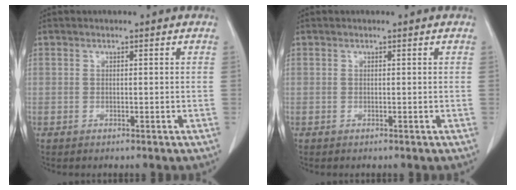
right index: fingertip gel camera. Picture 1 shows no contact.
{"total": 0.0}